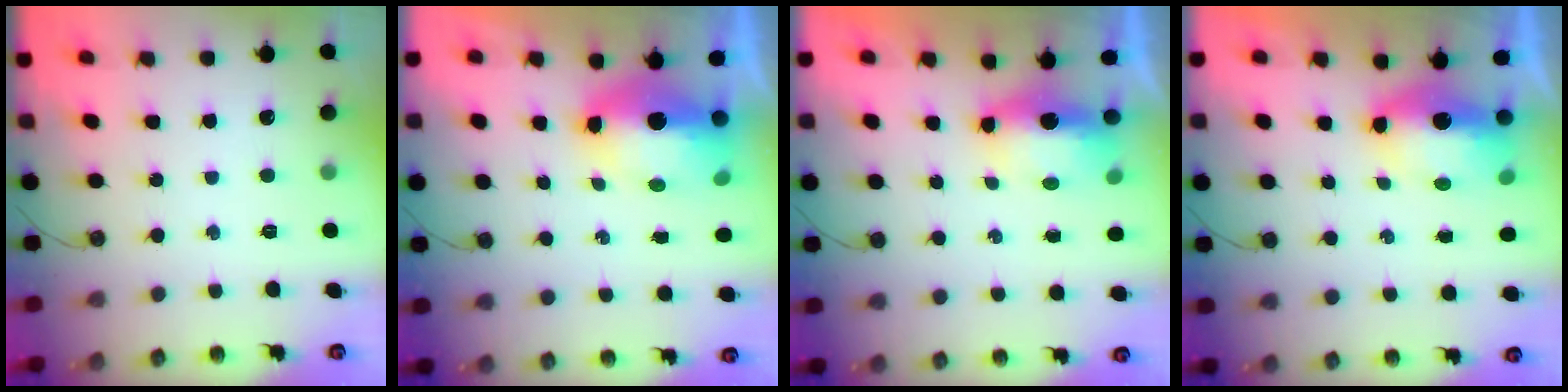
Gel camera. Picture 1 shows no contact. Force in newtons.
{"total": 10.6, "press": 10.5, "slide": 1.8}
{"total": 8.3, "press": 7.1, "slide": 4.2}
{"total": 7.2, "press": 7.1, "slide": 1.4}